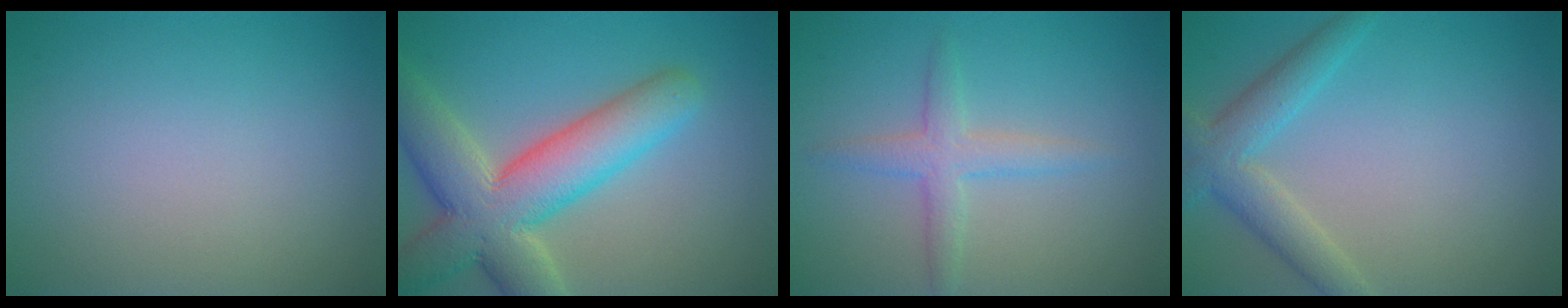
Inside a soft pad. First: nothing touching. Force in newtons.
{"total": 9.6, "press": 9.5, "slide": 0.8}
{"total": 2.7, "press": 2.7, "slide": 0.1}
{"total": 3.8, "press": 3.8, "slide": 0.2}